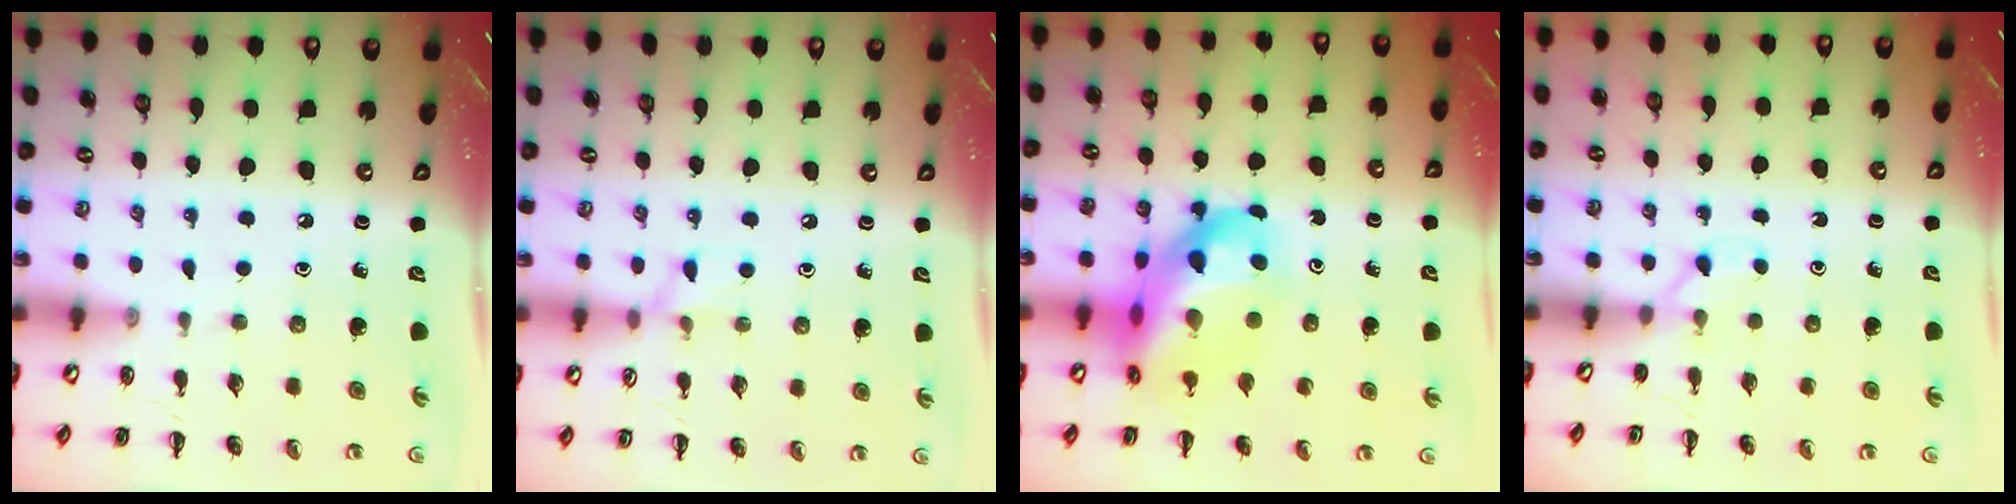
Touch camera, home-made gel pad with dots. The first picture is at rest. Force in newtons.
{"total": 5.0, "press": 4.8, "slide": 1.5}
{"total": 17.9, "press": 17.4, "slide": 4.2}
{"total": 2.4, "press": 2.3, "slide": 0.7}